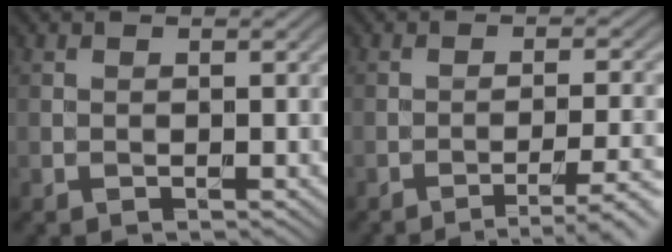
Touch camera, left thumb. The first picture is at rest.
{"total": 5.3, "force": [-3.2, 0.8, 4.1], "torque": [-0.067, 0.007, -0.050]}